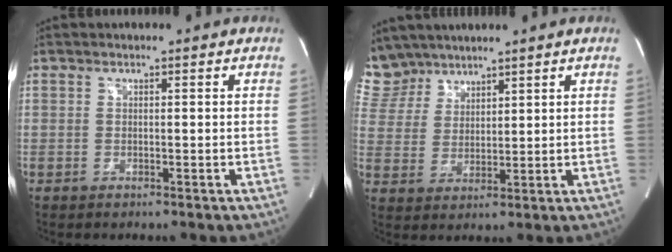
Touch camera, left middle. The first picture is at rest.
{"total": 7.7, "force": [6.9, 3.5, 0.4], "torque": [-0.015, 0.012, 0.150]}